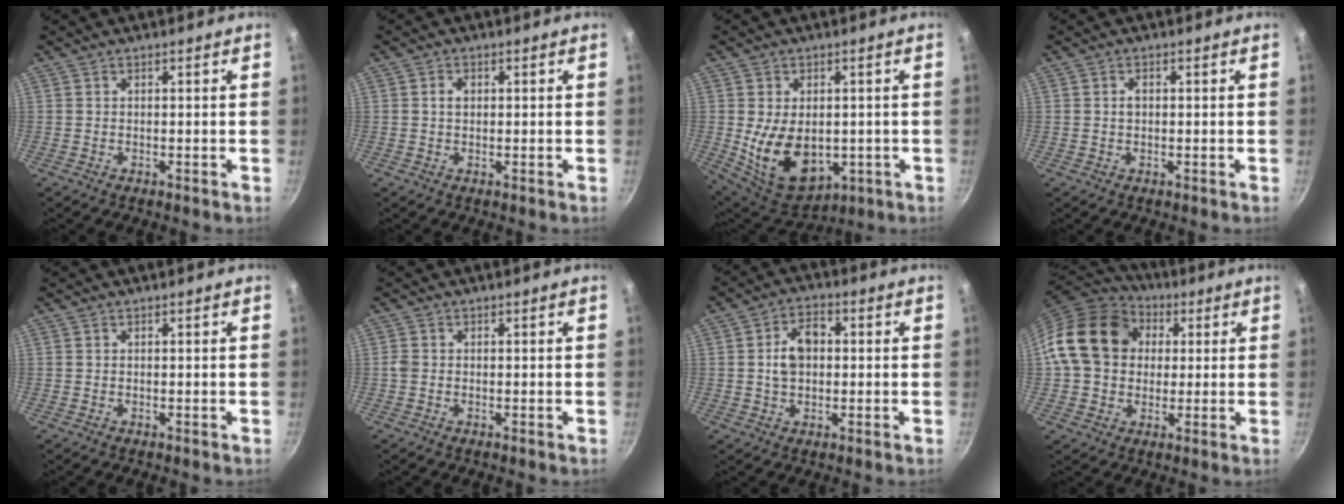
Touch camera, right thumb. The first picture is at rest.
{"total": 1.7, "force": [0.3, 1.3, 1.1], "torque": [-0.016, 0.004, 0.005]}
{"total": 14.0, "force": [-1.1, 9.5, 10.2], "torque": [-0.146, -0.017, 0.009]}
{"total": 1.4, "force": [0.1, 0.9, 1.0], "torque": [-0.014, 0.005, 0.002]}
{"total": 0.0}
{"total": 1.2, "force": [-0.3, 1.0, 0.7], "torque": [-0.014, 0.003, -0.007]}
{"total": 7.2, "force": [0.5, 4.9, 5.2], "torque": [-0.065, 0.015, 0.004]}
{"total": 17.3, "force": [3.3, 14.0, 9.6], "torque": [-0.147, 0.023, 0.046]}